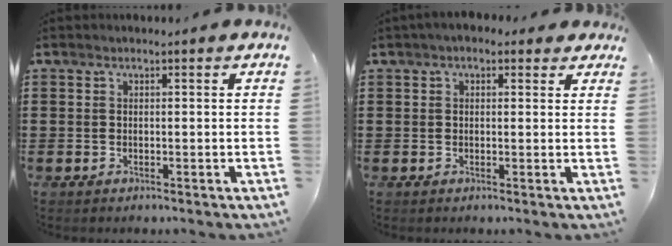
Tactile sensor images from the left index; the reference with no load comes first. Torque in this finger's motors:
{"motor_torque": [2.14, 0.00, 1.06, 0.20]}